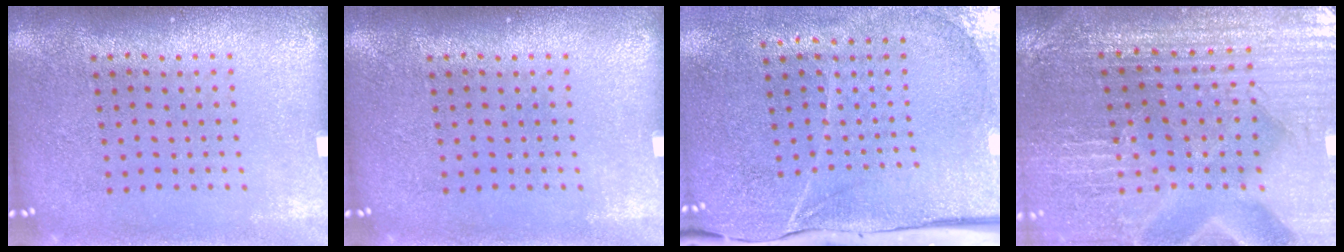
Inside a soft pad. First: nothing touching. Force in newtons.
{"total": 0.0}
{"total": 4.4, "press": 3.5, "slide": 2.6}
{"total": 3.4, "press": 3.3, "slide": 0.4}